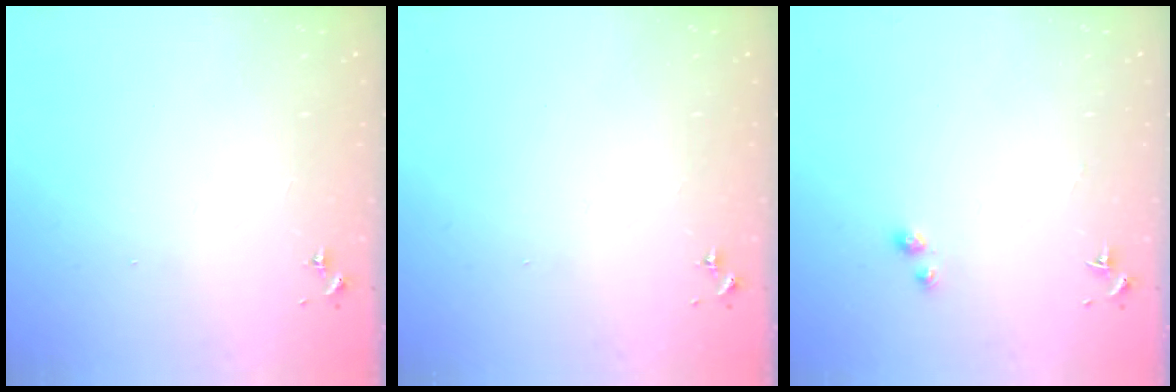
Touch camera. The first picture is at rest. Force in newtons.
{"total": 0.0}
{"total": 3.0, "press": 3.0, "slide": 0.5}